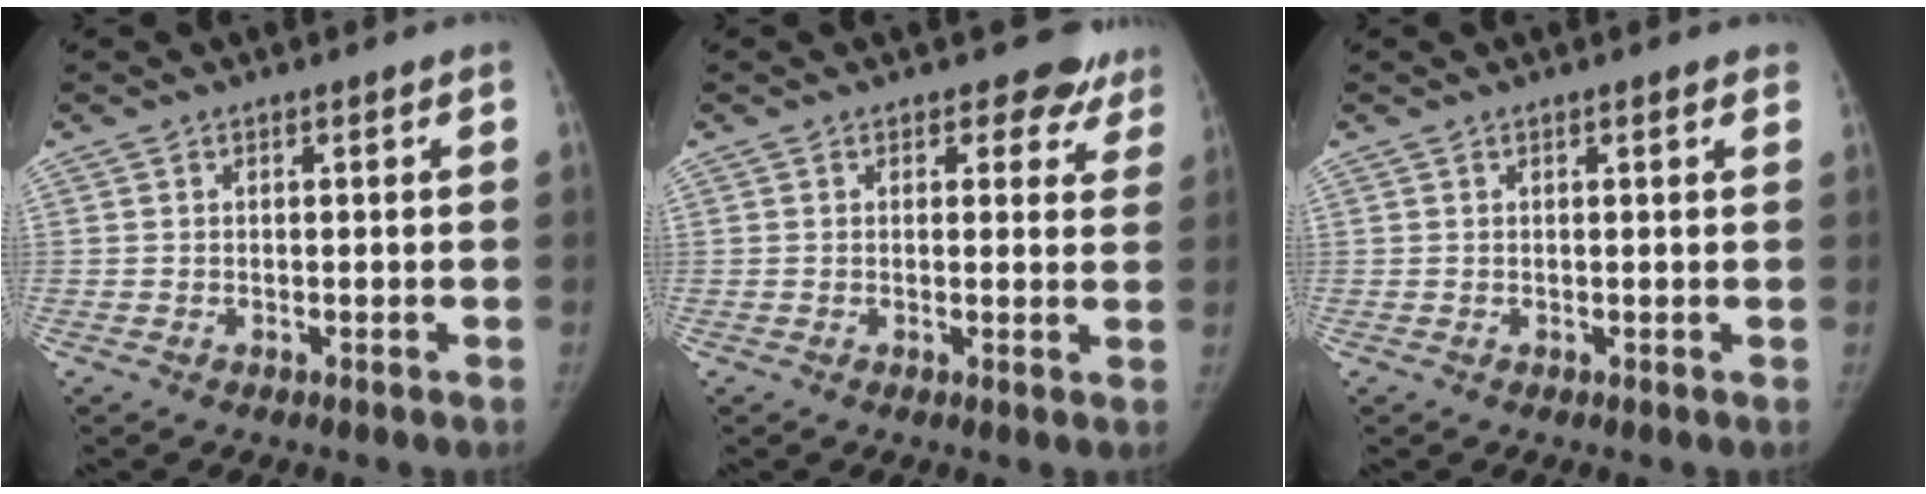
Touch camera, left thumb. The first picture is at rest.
{"total": 6.0, "force": [4.8, 3.6, 0.9], "torque": [0.037, -0.021, 0.036]}
{"total": 1.0, "force": [0.6, 0.3, 0.7], "torque": [-0.008, 0.000, 0.005]}